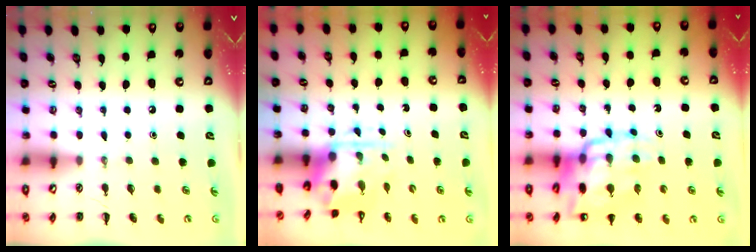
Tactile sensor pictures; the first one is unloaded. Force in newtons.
{"total": 3.8, "press": 3.7, "slide": 0.9}
{"total": 16.0, "press": 15.5, "slide": 3.9}